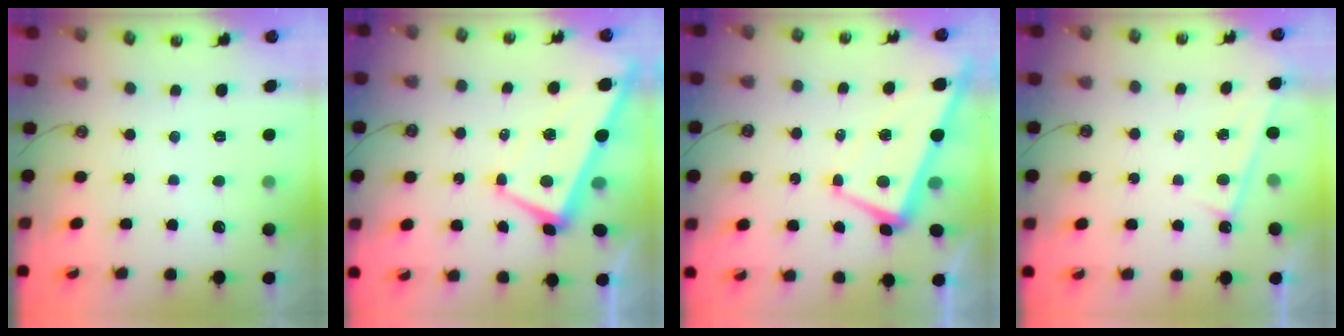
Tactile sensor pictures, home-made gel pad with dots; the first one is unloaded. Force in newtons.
{"total": 1.5, "press": 1.2, "slide": 0.9}
{"total": 0.9, "press": 0.5, "slide": 0.7}
{"total": 0.8, "press": 0.7, "slide": 0.4}